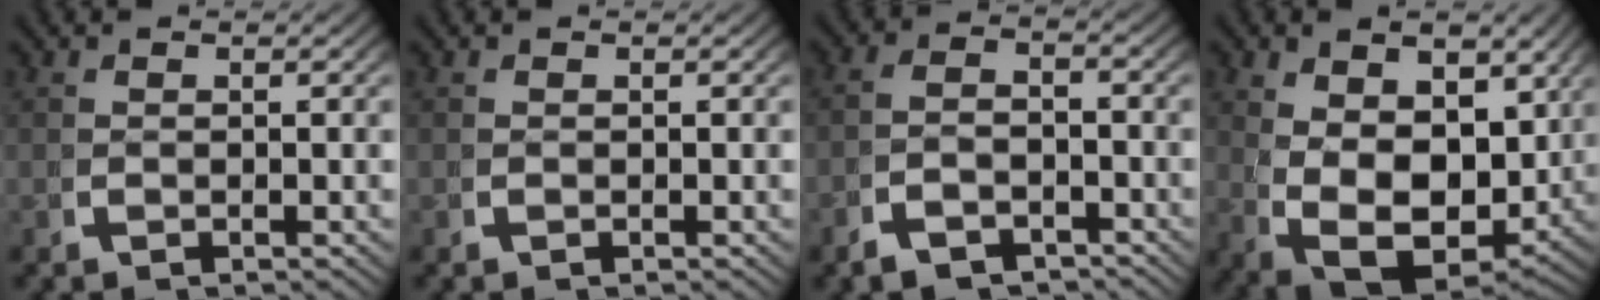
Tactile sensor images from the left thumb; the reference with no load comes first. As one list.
[{"total": 0.0}, {"total": 3.1, "force": [-2.5, 1.3, 1.3], "torque": [-0.022, -0.011, -0.041]}, {"total": 10.9, "force": [-1.3, 7.5, 7.8], "torque": [-0.177, -0.070, 0.008]}]